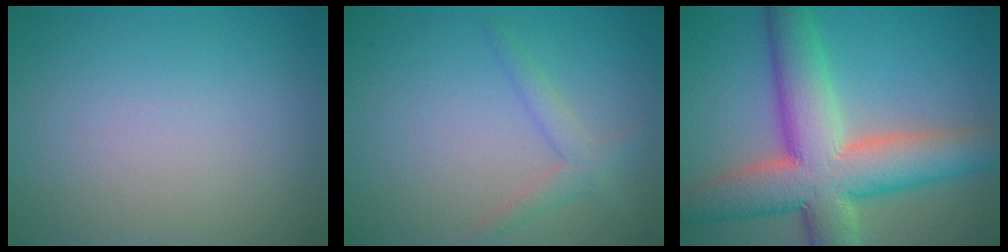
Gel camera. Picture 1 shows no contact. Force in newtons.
{"total": 2.0, "press": 2.0, "slide": 0.1}
{"total": 11.5, "press": 11.4, "slide": 1.1}